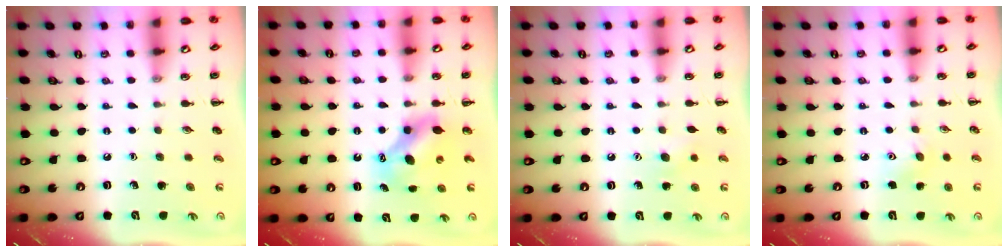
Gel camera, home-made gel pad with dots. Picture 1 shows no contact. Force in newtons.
{"total": 7.1, "press": 7.1, "slide": 1.0}
{"total": 5.1, "press": 5.0, "slide": 1.2}
{"total": 4.9, "press": 4.7, "slide": 1.4}